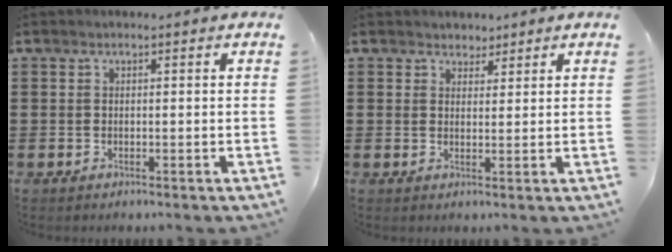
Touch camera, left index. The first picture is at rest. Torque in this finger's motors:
{"motor_torque": [0.16, 0.00, 0.07, 0.01]}